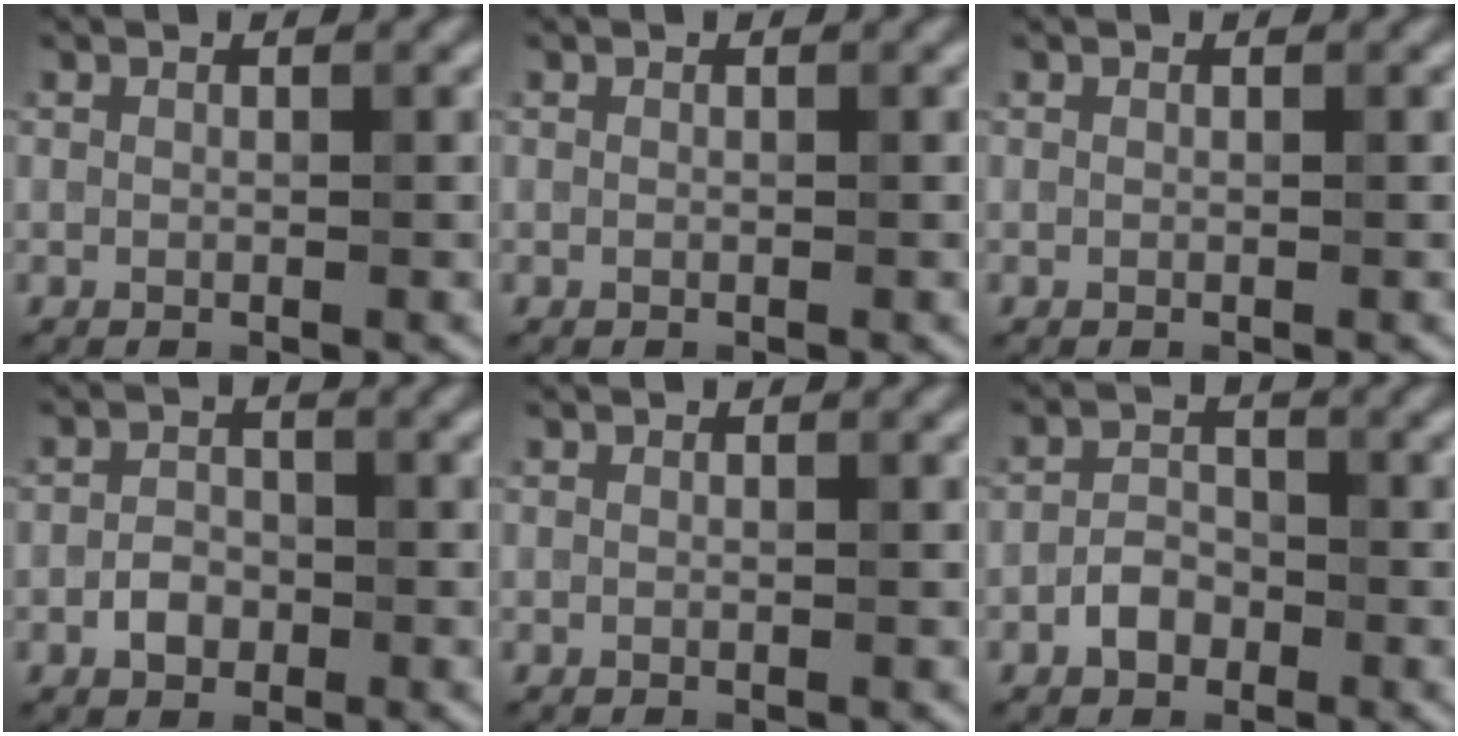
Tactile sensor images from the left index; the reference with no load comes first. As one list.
[{"total": 0.0}, {"total": 0.0}, {"total": 2.1, "force": [-0.8, 1.6, 1.1], "torque": [-0.014, 0.003, -0.020]}, {"total": 0.0}, {"total": 2.3, "force": [-1.3, 1.6, 1.1], "torque": [-0.017, 0.007, -0.027]}]